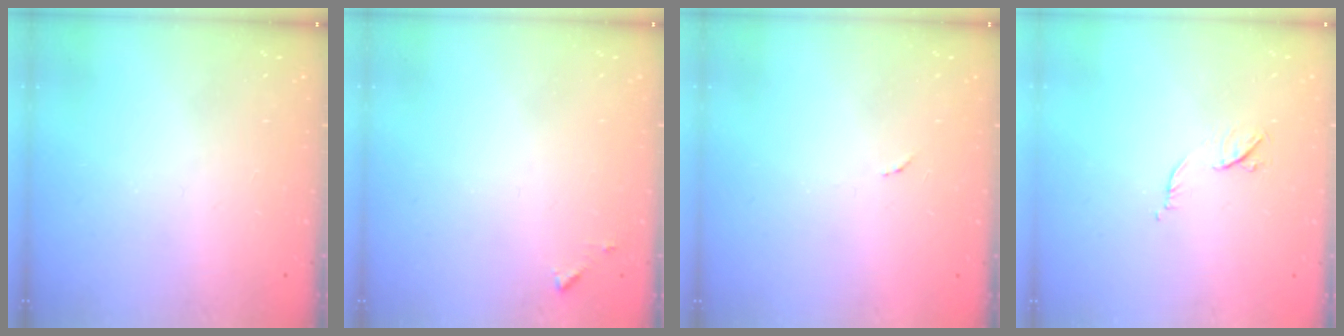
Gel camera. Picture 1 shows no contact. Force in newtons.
{"total": 4.5, "press": 4.4, "slide": 0.4}
{"total": 3.3, "press": 3.3, "slide": 0.2}
{"total": 6.2, "press": 6.1, "slide": 1.1}